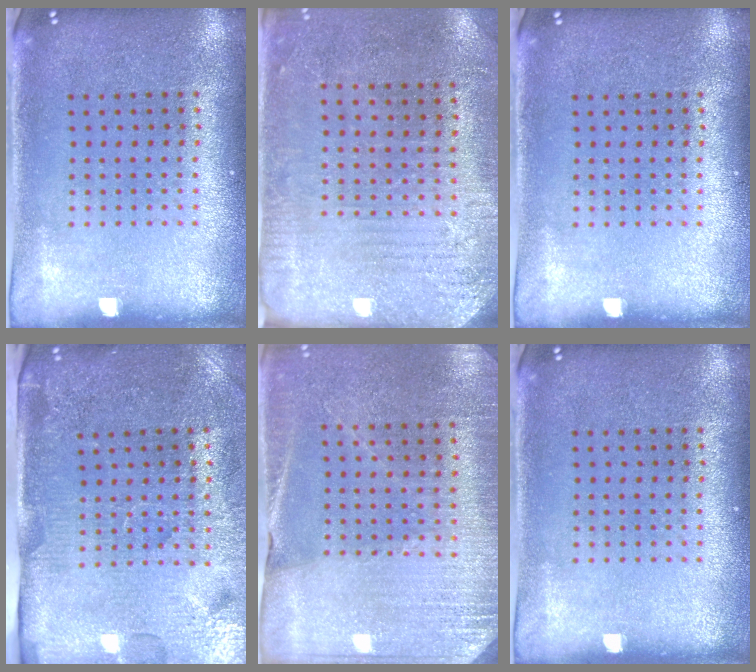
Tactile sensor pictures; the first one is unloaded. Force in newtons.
{"total": 2.8, "press": 2.4, "slide": 1.4}
{"total": 0.0}
{"total": 4.4, "press": 3.9, "slide": 2.2}
{"total": 2.7, "press": 2.6, "slide": 0.3}
{"total": 0.0}